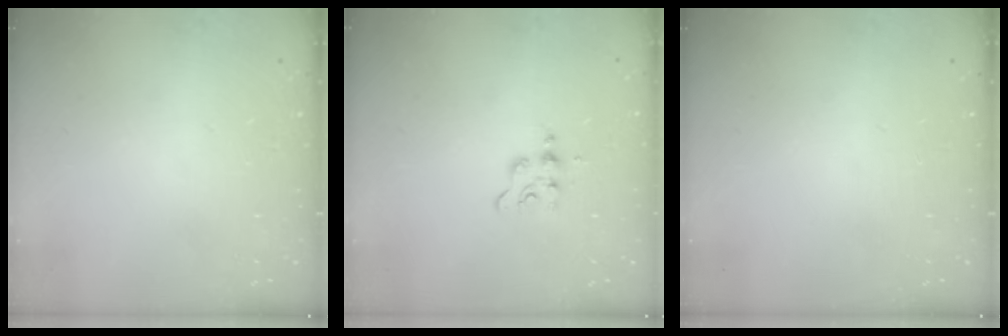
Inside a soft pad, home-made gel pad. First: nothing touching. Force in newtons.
{"total": 4.4, "press": 4.3, "slide": 0.9}
{"total": 0.0}